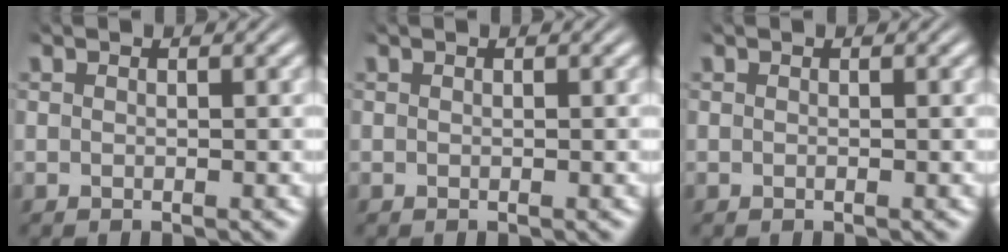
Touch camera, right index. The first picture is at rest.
{"total": 0.0}
{"total": 0.0}